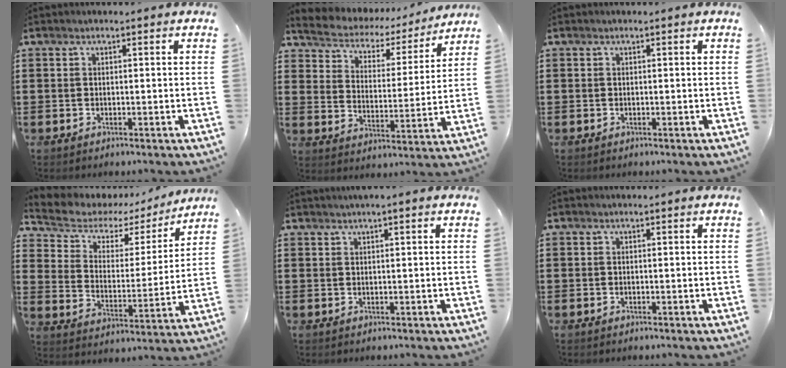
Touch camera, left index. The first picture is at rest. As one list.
[{"total": 3.5, "force": [3.2, 1.3, 0.4], "torque": [-0.032, -0.022, 0.046]}, {"total": 0.0}, {"total": 4.9, "force": [3.9, 2.8, 1.0], "torque": [-0.053, -0.025, 0.060]}, {"total": 1.3, "force": [1.1, -0.2, 0.7], "torque": [-0.012, 0.000, 0.020]}, {"total": 0.0}]